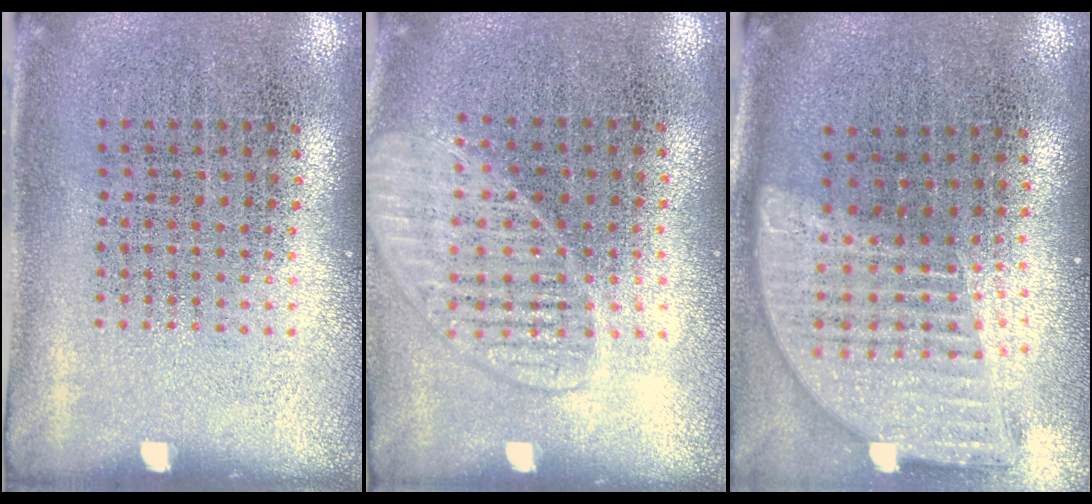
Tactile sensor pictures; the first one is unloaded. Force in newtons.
{"total": 1.5, "press": 1.4, "slide": 0.5}
{"total": 1.9, "press": 1.5, "slide": 1.2}